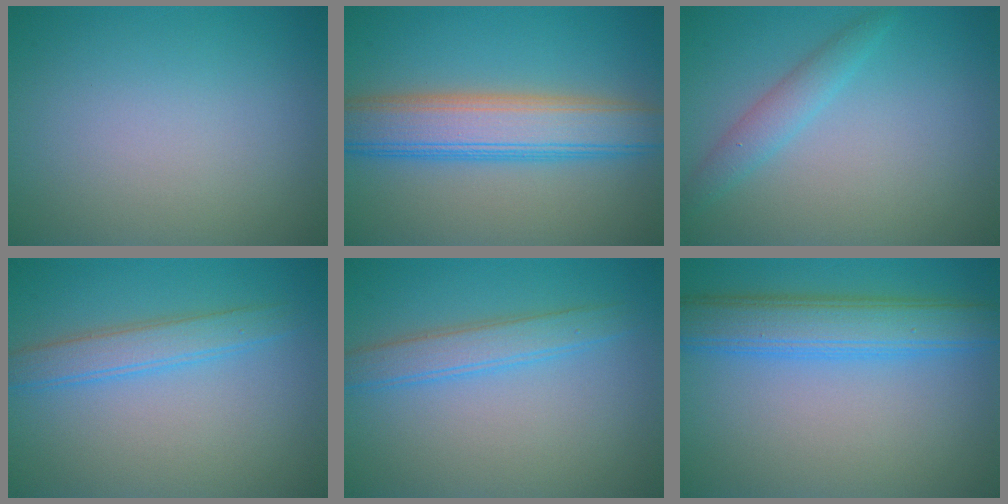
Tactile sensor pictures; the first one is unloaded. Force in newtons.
{"total": 7.2, "press": 7.2, "slide": 0.4}
{"total": 2.1, "press": 2.1, "slide": 0.1}
{"total": 3.0, "press": 2.9, "slide": 0.2}
{"total": 3.0, "press": 2.9, "slide": 0.2}
{"total": 5.6, "press": 5.6, "slide": 0.2}